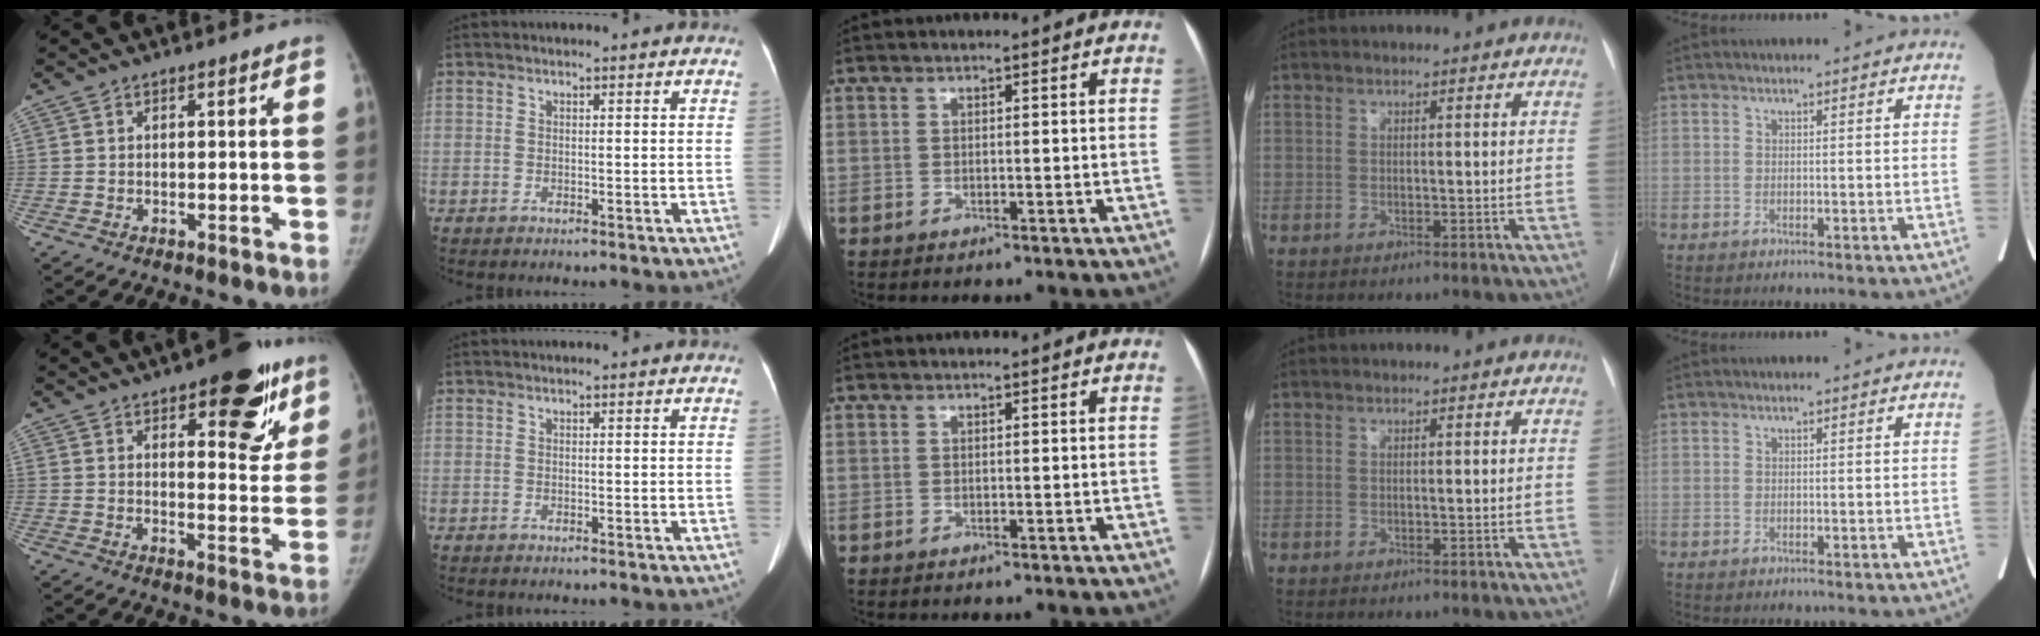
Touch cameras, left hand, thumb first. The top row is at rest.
{"thumb": {"total": 15.7, "force": [8.5, 6.5, 11.5], "torque": [-0.090, -0.038, 0.109]}}